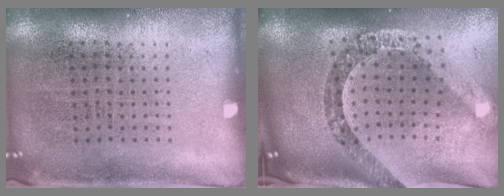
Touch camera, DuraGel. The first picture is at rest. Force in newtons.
{"total": 2.8, "press": 2.1, "slide": 1.8}